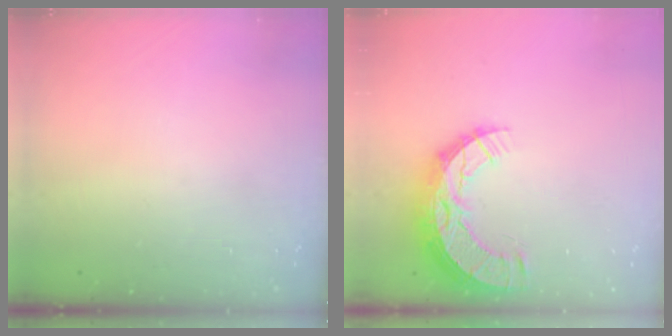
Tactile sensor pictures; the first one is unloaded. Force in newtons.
{"total": 13.0, "press": 13.0, "slide": 0.9}